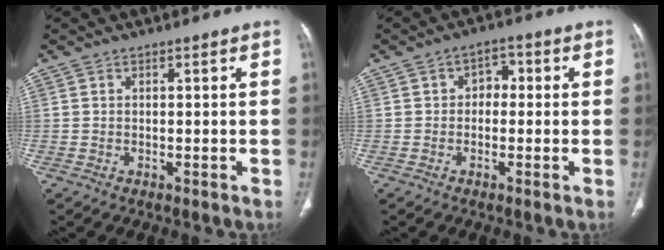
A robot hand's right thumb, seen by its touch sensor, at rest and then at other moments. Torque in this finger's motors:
{"motor_torque": [-0.27, -0.29, -0.48, 0.51, 0.07]}